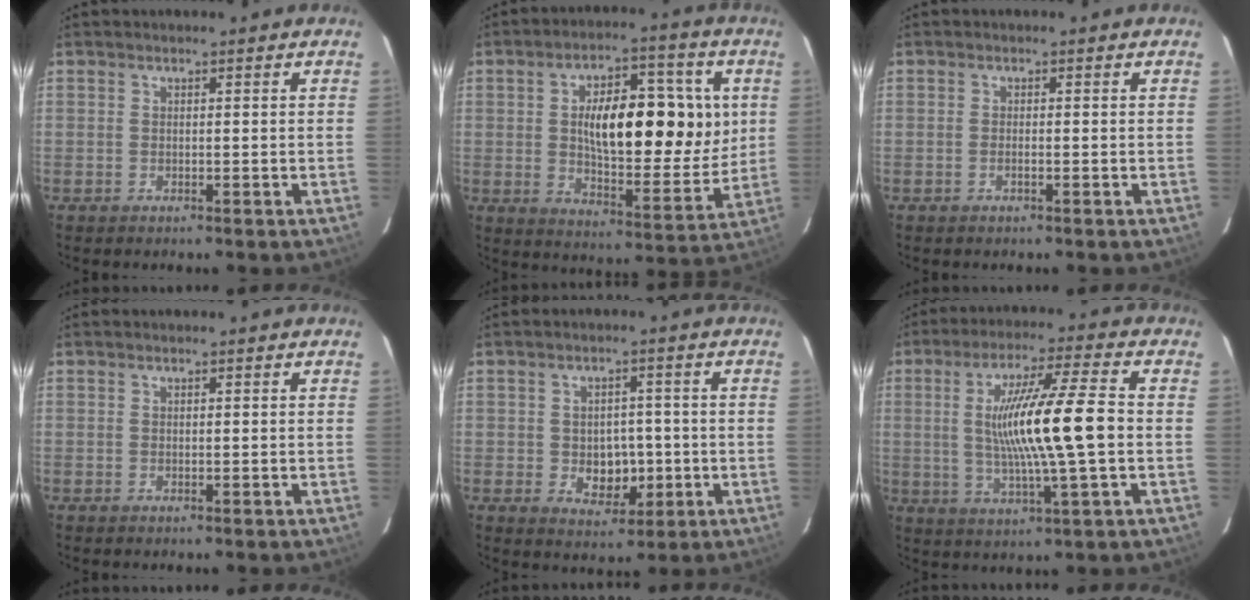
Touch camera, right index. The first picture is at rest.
{"total": 18.3, "force": [3.0, 7.2, 16.5], "torque": [-0.246, 0.020, 0.053]}
{"total": 0.7, "force": [-0.3, 0.1, 0.7], "torque": [-0.016, 0.000, -0.005]}
{"total": 0.0}
{"total": 5.9, "force": [-0.9, 4.1, 4.2], "torque": [-0.055, 0.004, -0.003]}
{"total": 13.9, "force": [0.1, 0.0, 13.9], "torque": [-0.253, 0.001, 0.001]}